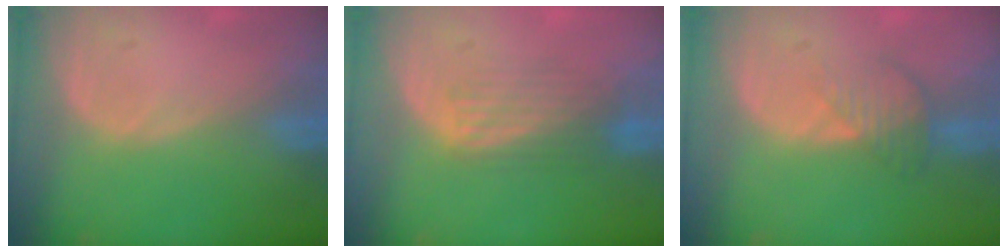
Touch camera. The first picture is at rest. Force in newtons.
{"total": 4.1, "press": 4.1, "slide": 0.1}
{"total": 4.1, "press": 3.5, "slide": 2.0}